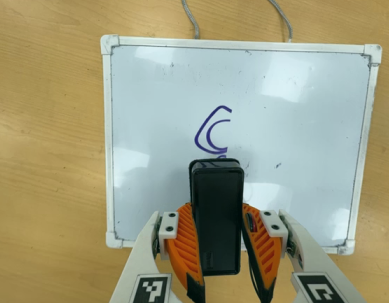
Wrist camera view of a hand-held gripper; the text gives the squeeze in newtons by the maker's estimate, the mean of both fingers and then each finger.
{"total": 7.3, "left": 6.2, "right": 8.3}